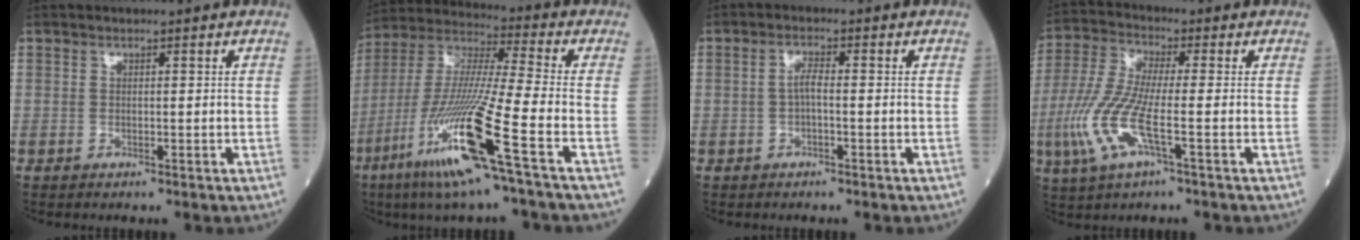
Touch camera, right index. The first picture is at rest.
{"total": 17.7, "force": [-8.0, -0.9, 15.8], "torque": [-0.337, -0.035, -0.158]}
{"total": 2.2, "force": [-0.5, 0.5, 2.0], "torque": [-0.037, 0.005, -0.012]}
{"total": 10.3, "force": [-3.1, 1.3, 9.7], "torque": [-0.222, -0.008, -0.069]}